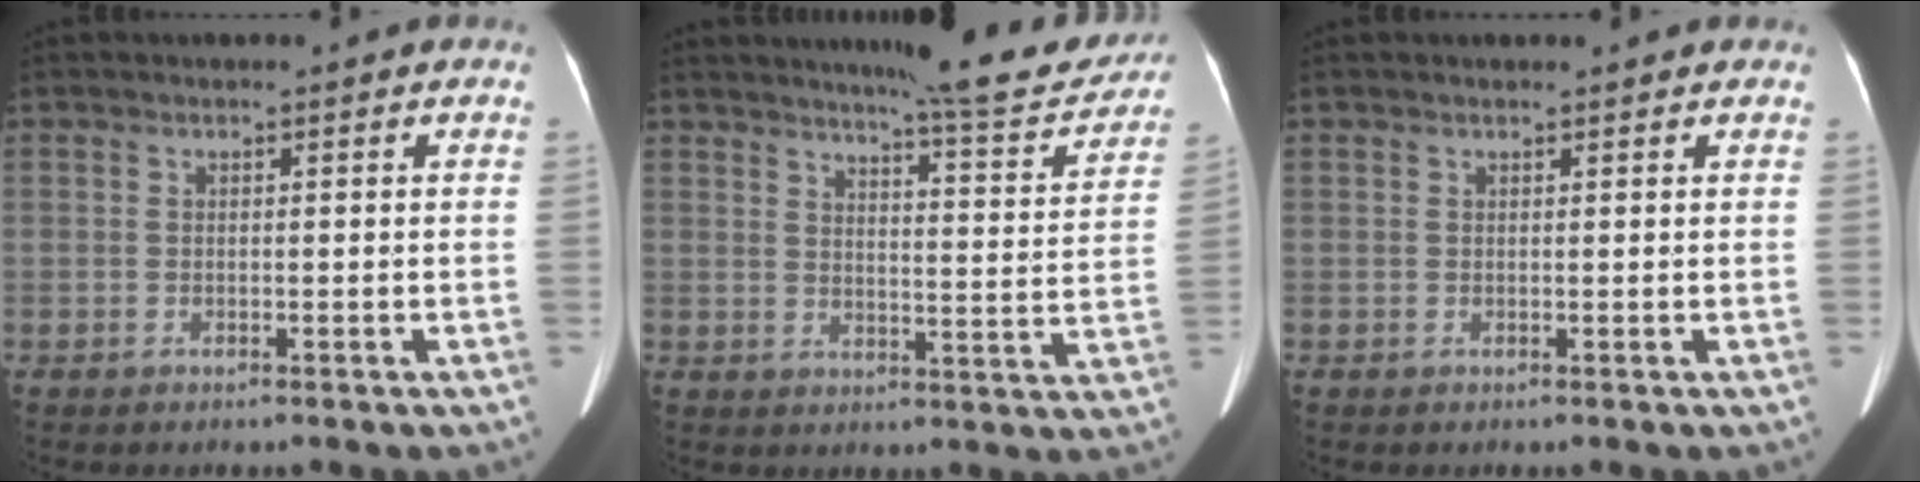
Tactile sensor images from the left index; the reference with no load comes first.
{"total": 13.5, "force": [12.4, 0.8, 5.2], "torque": [-0.061, -0.030, 0.148]}
{"total": 1.7, "force": [1.6, 0.3, 0.5], "torque": [-0.012, 0.013, 0.019]}